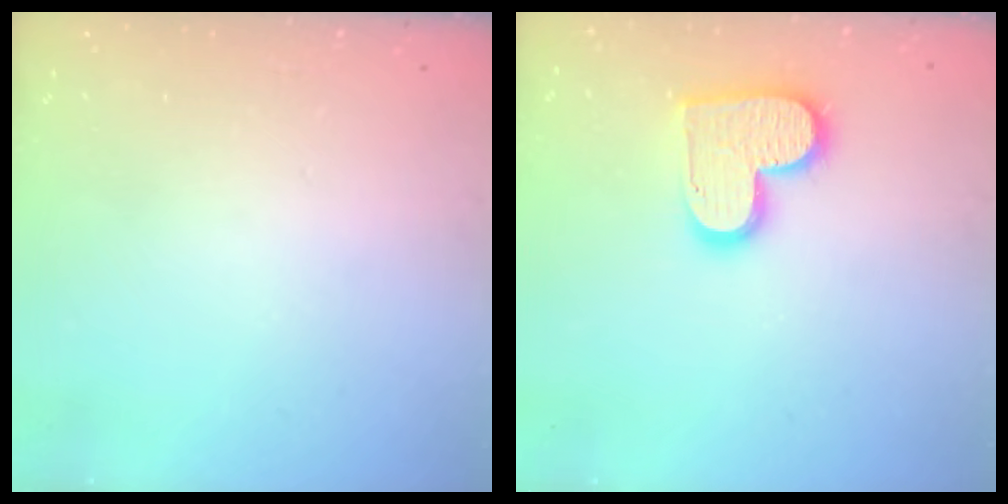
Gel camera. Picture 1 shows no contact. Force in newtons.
{"total": 13.8, "press": 13.7, "slide": 1.1}